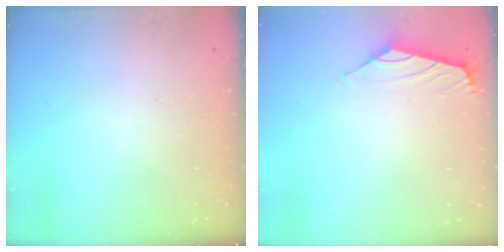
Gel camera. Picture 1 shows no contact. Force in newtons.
{"total": 0.7, "press": 0.6, "slide": 0.2}